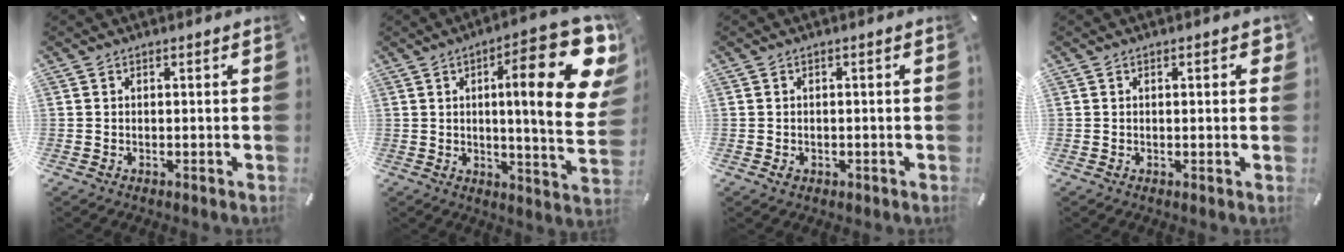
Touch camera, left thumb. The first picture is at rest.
{"total": 24.4, "force": [7.9, 6.0, 22.3], "torque": [-0.313, -0.051, 0.113]}
{"total": 1.4, "force": [-0.5, 1.1, 0.7], "torque": [-0.014, 0.002, -0.010]}
{"total": 2.3, "force": [0.5, 0.9, 2.1], "torque": [-0.027, 0.000, 0.003]}